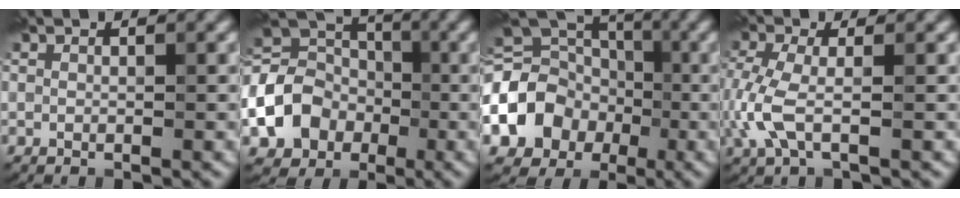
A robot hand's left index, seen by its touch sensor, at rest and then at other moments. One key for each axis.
{"total": 8.2, "fx": -2.3, "fy": 6.6, "fz": 4.2, "tx": -0.091, "ty": -0.001, "tz": -0.054}
{"total": 10.2, "fx": -2.3, "fy": 8.2, "fz": 5.5, "tx": -0.112, "ty": -0.006, "tz": -0.055}
{"total": 3.9, "fx": -0.8, "fy": 1.7, "fz": 3.4, "tx": -0.097, "ty": -0.001, "tz": -0.022}